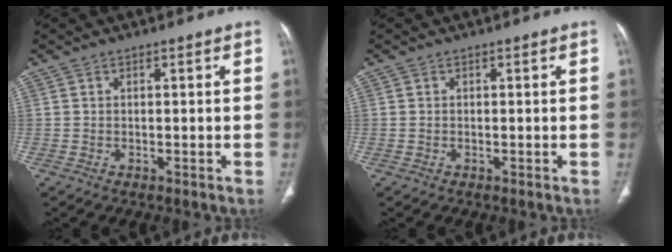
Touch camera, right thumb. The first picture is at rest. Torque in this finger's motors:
{"motor_torque": [0.05, 0.02, -0.32, 0.14, -0.04]}